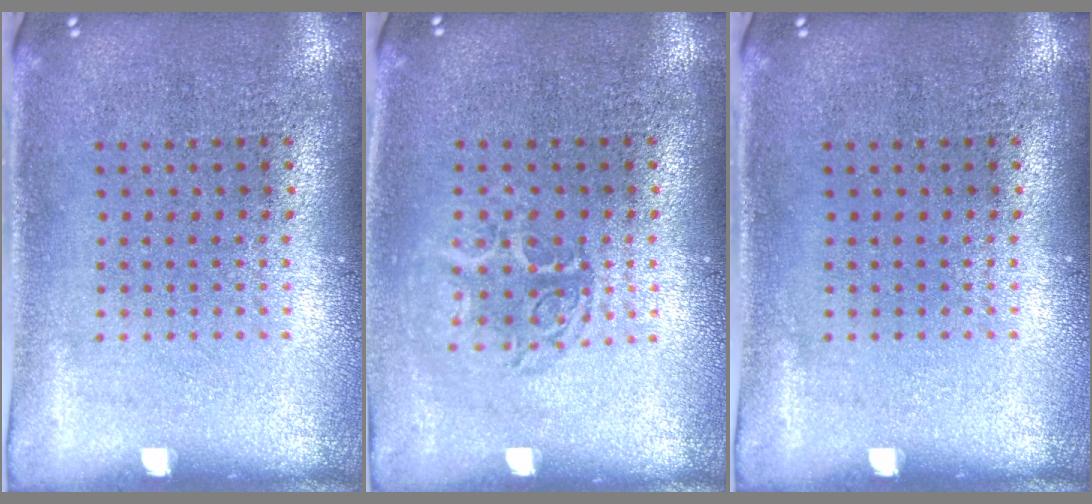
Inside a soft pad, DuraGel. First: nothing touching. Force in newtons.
{"total": 1.1, "press": 1.0, "slide": 0.5}
{"total": 0.0}